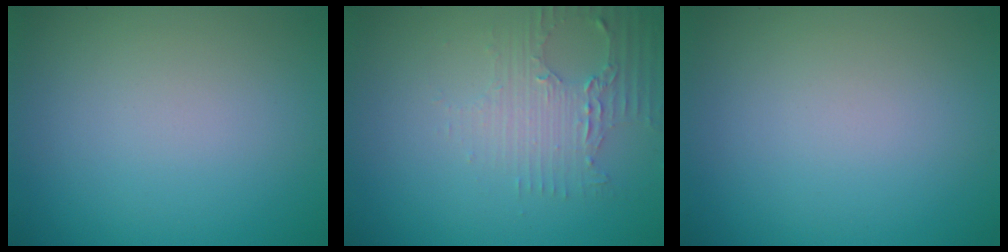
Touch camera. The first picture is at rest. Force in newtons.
{"total": 2.9, "press": 2.5, "slide": 1.5}
{"total": 0.0}